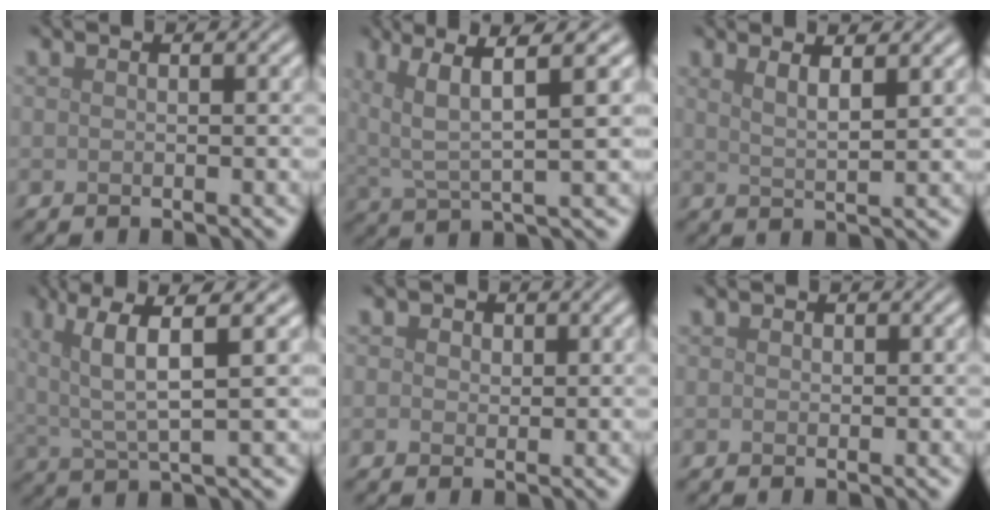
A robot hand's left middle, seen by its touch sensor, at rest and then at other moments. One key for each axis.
{"total": 6.6, "fx": 3.4, "fy": 1.4, "fz": 5.4, "tx": -0.111, "ty": 0.010, "tz": 0.065}
{"total": 3.2, "fx": 2.0, "fy": 0.9, "fz": 2.3, "tx": -0.024, "ty": 0.008, "tz": 0.022}
{"total": 7.1, "fx": 3.3, "fy": 1.6, "fz": 6.1, "tx": -0.117, "ty": 0.014, "tz": 0.063}
{"total": 1.8, "fx": 0.7, "fy": 1.5, "fz": 0.8, "tx": -0.009, "ty": 0.007, "tz": -0.002}
{"total": 0.5, "fx": 0.1, "fy": 0.5, "fz": 0.1, "tx": 0.002, "ty": -0.002, "tz": 0.000}